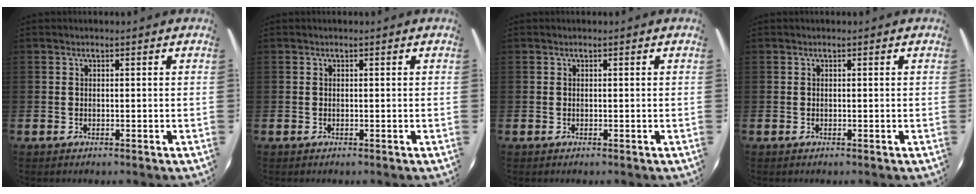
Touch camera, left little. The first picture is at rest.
{"total": 0.0}
{"total": 0.0}
{"total": 0.0}